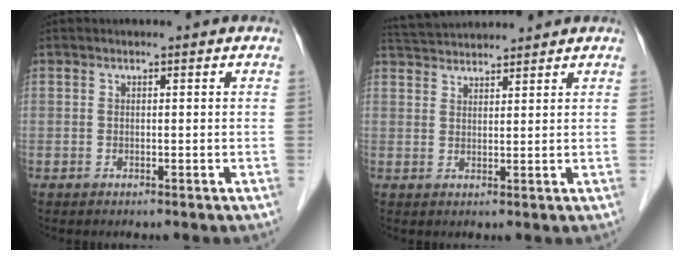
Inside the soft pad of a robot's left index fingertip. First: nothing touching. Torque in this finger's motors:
{"motor_torque": [-0.29, -0.29, 0.06, 0.02]}